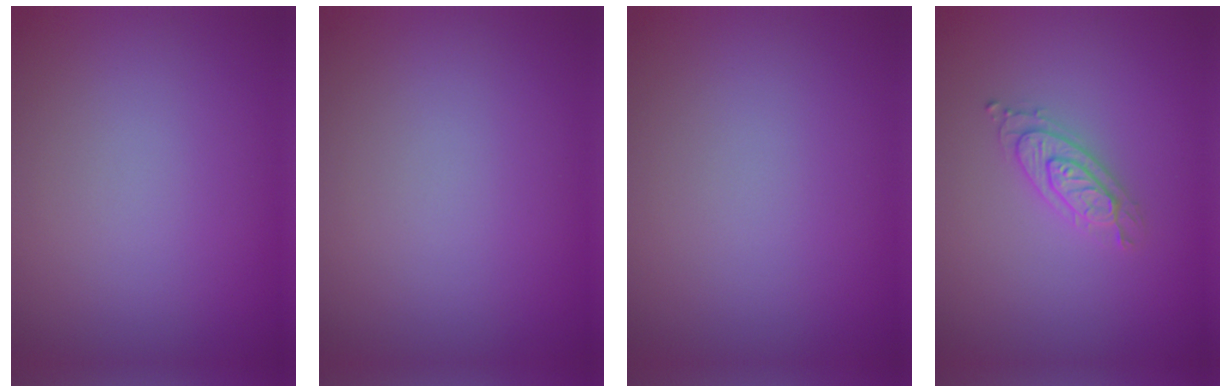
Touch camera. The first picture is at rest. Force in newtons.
{"total": 0.0}
{"total": 0.0}
{"total": 2.4, "press": 2.2, "slide": 0.9}